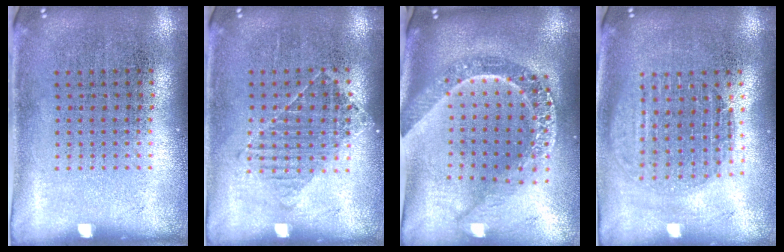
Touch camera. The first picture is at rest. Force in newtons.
{"total": 1.1, "press": 0.9, "slide": 0.6}
{"total": 2.6, "press": 2.1, "slide": 1.6}
{"total": 1.7, "press": 1.5, "slide": 0.8}